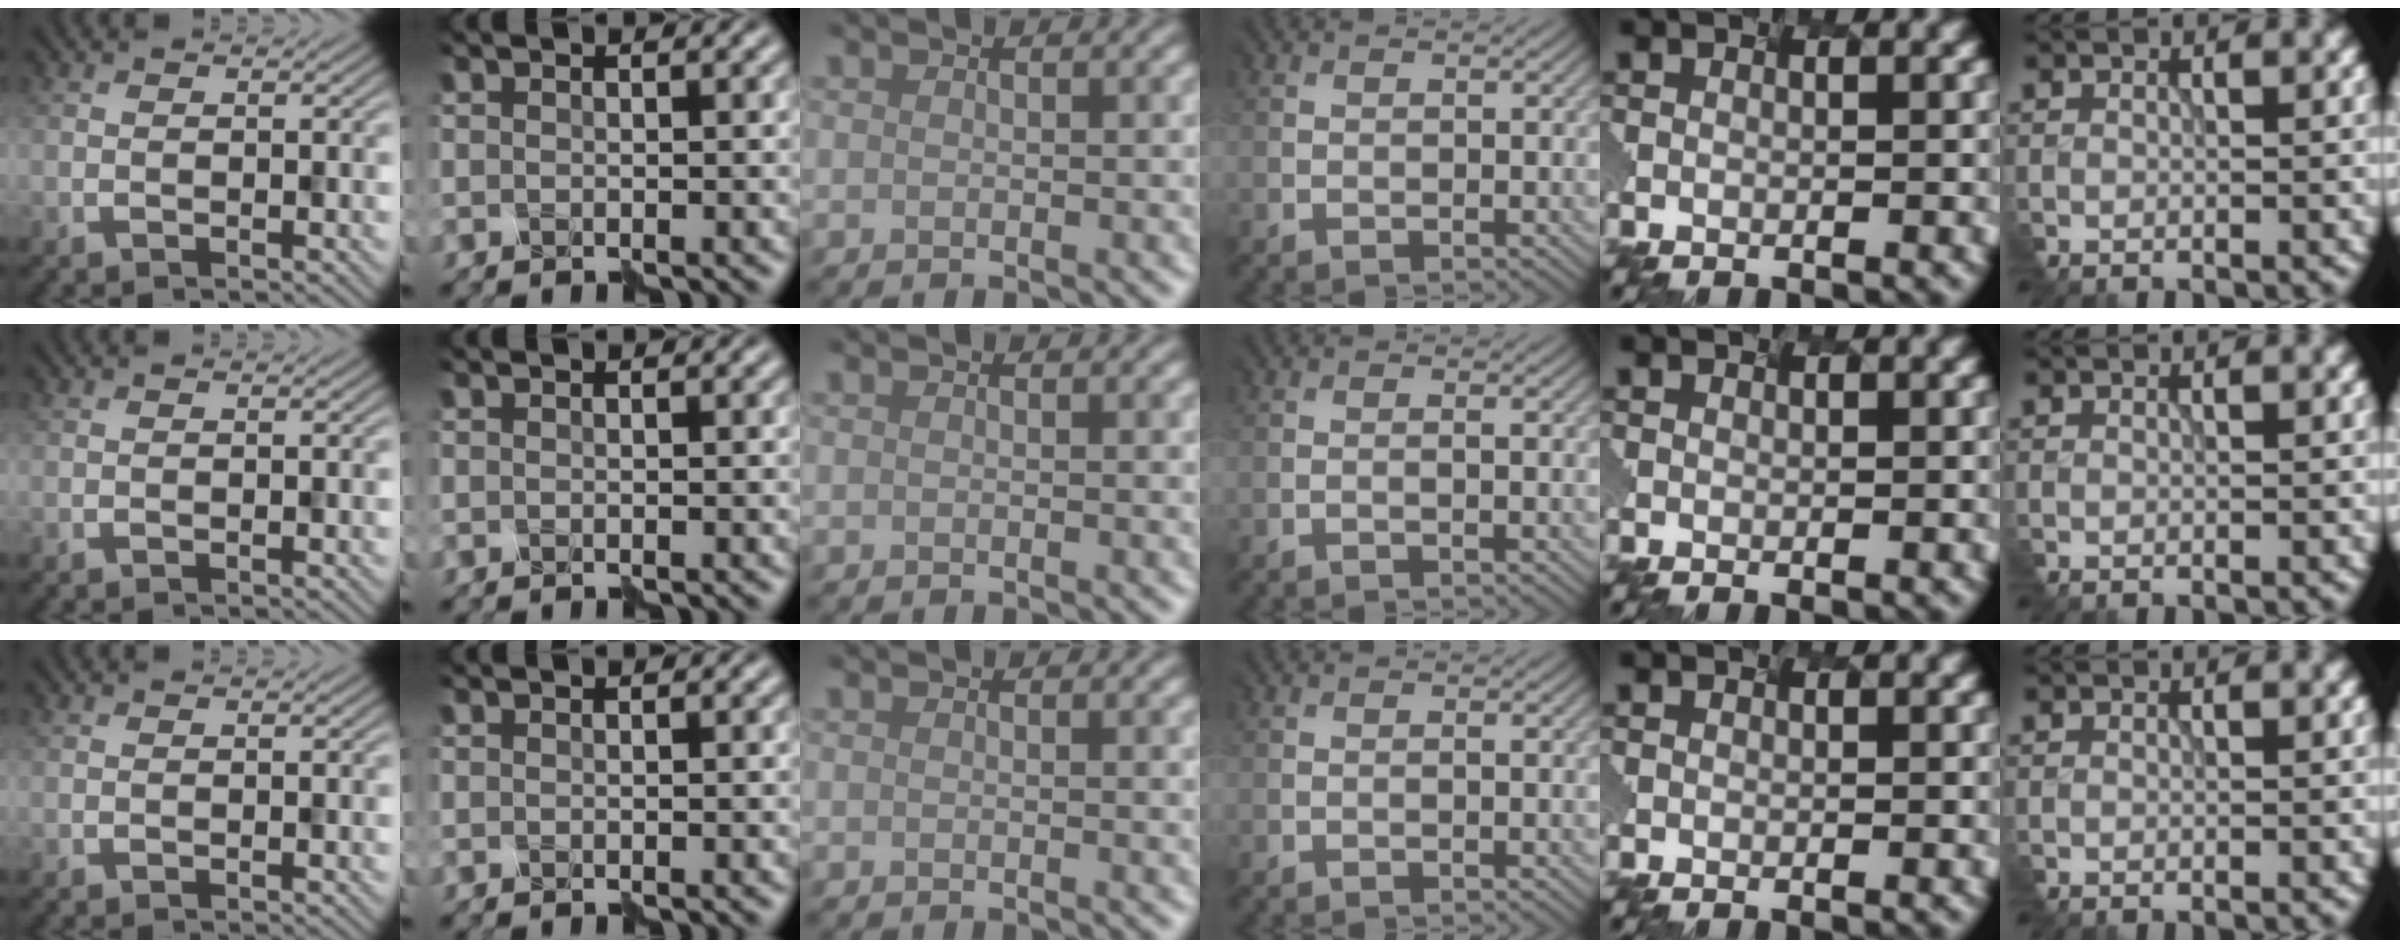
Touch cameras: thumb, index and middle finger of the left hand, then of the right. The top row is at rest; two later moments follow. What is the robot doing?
{"motion": "assemble", "object": "spray bottle"}